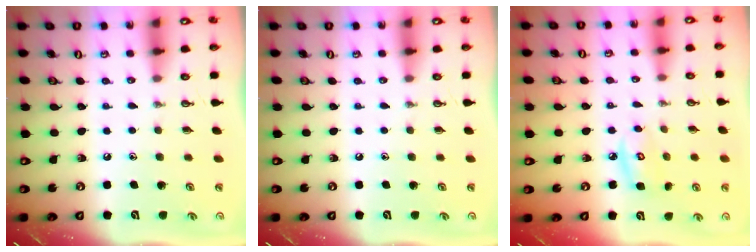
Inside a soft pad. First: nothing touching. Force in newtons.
{"total": 0.0}
{"total": 5.4, "press": 5.4, "slide": 0.3}